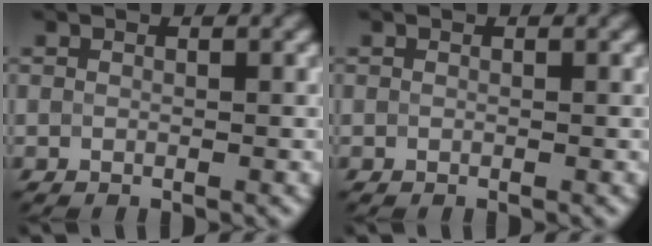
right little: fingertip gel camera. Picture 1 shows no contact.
{"total": 0.0}